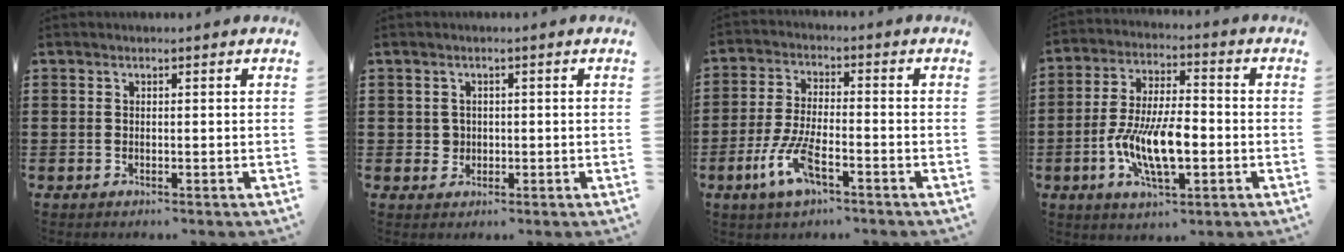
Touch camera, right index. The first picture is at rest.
{"total": 1.8, "force": [0.0, 1.7, 0.5], "torque": [-0.016, 0.010, -0.001]}
{"total": 7.9, "force": [-3.7, 2.4, 6.5], "torque": [-0.151, -0.013, -0.072]}
{"total": 10.6, "force": [-2.9, 4.4, 9.2], "torque": [-0.208, -0.010, -0.059]}